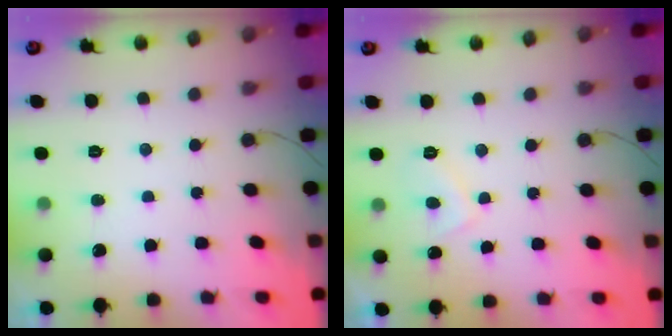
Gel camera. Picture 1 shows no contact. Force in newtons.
{"total": 2.8, "press": 2.8, "slide": 0.4}